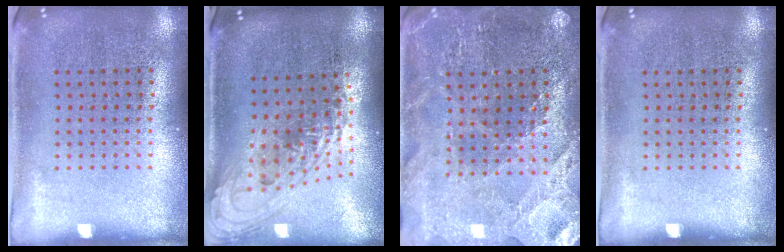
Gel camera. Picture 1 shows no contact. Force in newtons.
{"total": 1.5, "press": 1.2, "slide": 1.0}
{"total": 2.4, "press": 2.3, "slide": 0.2}
{"total": 0.0}